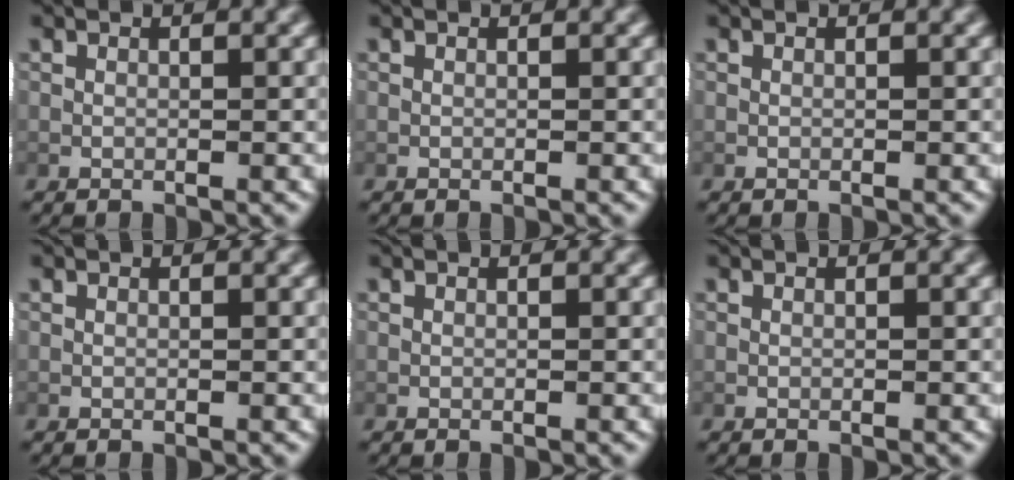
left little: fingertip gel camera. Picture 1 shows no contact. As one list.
[{"total": 0.0}, {"total": 0.0}, {"total": 0.0}, {"total": 0.0}, {"total": 0.0}]